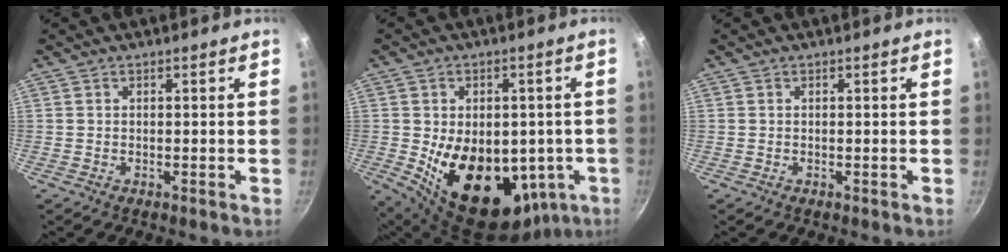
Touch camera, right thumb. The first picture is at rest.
{"total": 21.8, "force": [-3.7, 14.4, 16.0], "torque": [-0.225, -0.007, -0.028]}
{"total": 0.0}